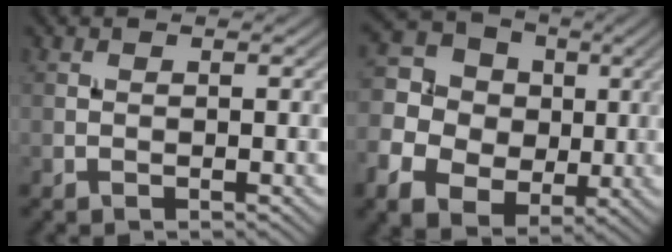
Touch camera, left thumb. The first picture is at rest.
{"total": 11.0, "force": [-0.7, 9.5, 5.5], "torque": [-0.164, 0.000, -0.024]}